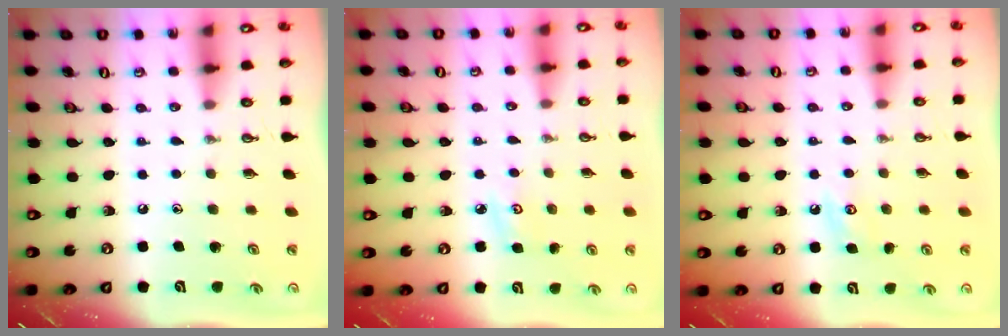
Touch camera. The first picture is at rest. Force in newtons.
{"total": 3.8, "press": 3.7, "slide": 0.4}
{"total": 5.4, "press": 5.4, "slide": 0.8}